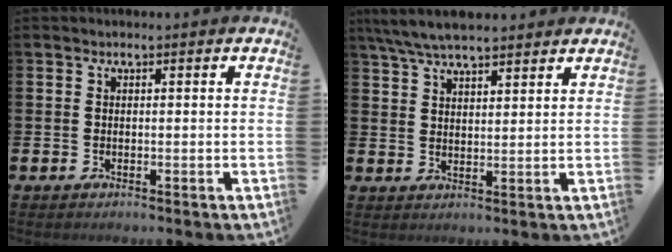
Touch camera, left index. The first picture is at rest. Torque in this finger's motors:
{"motor_torque": [0.23, -0.88, 1.05, 0.21]}